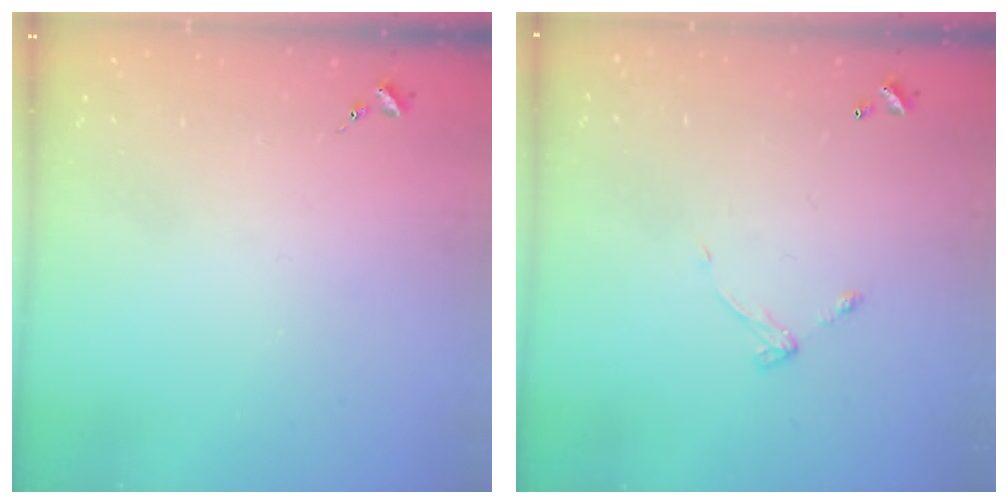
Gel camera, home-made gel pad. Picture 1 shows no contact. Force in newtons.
{"total": 5.7, "press": 5.7, "slide": 0.5}